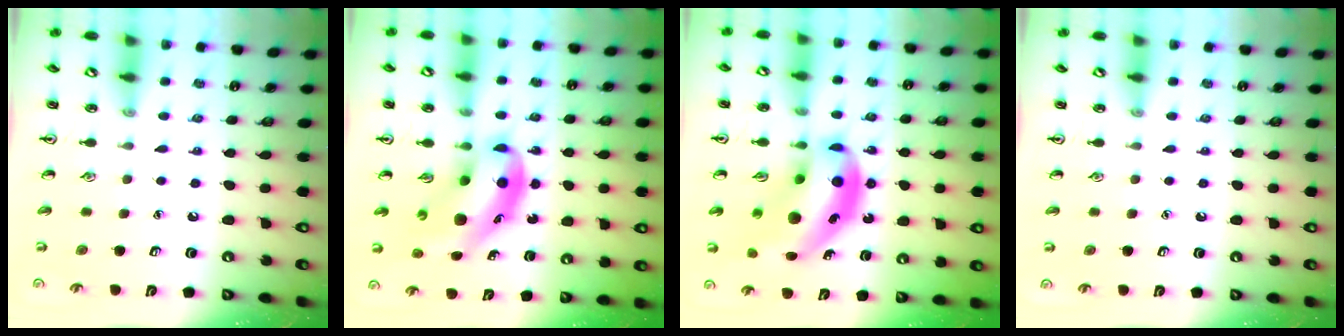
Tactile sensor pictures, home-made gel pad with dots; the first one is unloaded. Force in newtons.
{"total": 11.6, "press": 11.2, "slide": 3.2}
{"total": 16.9, "press": 16.1, "slide": 5.0}
{"total": 0.0}